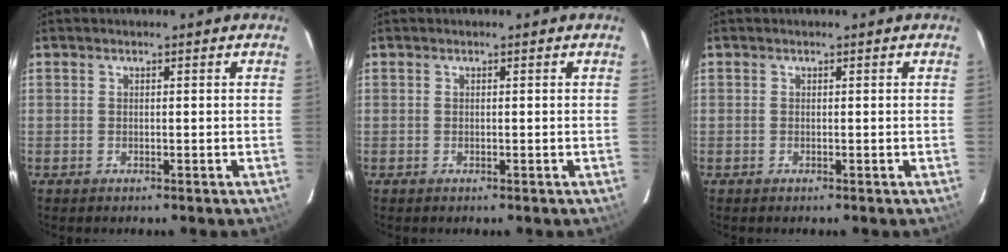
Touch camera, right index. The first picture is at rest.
{"total": 0.0}
{"total": 0.0}